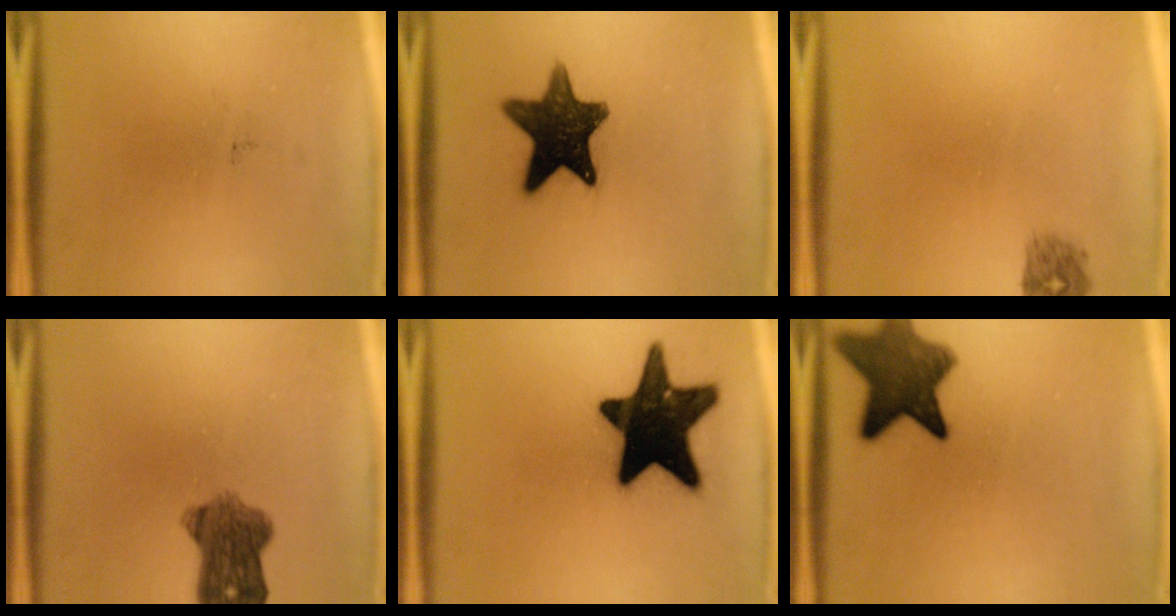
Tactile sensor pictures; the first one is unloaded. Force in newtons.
{"total": 13.3}
{"total": 1.4}
{"total": 7.2}
{"total": 19.8}
{"total": 9.8}